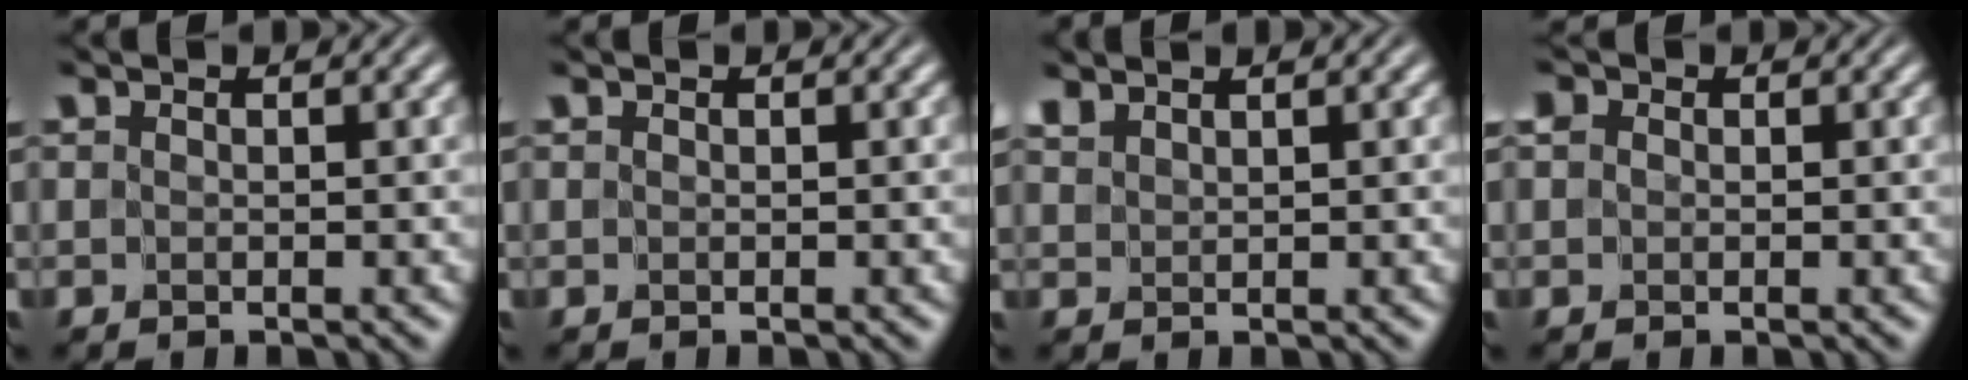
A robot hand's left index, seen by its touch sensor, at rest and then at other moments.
{"total": 0.0}
{"total": 1.4, "force": [1.4, 0.2, -0.1], "torque": [-0.003, 0.007, 0.034]}
{"total": 1.4, "force": [0.3, 1.3, 0.6], "torque": [-0.001, 0.007, -0.008]}